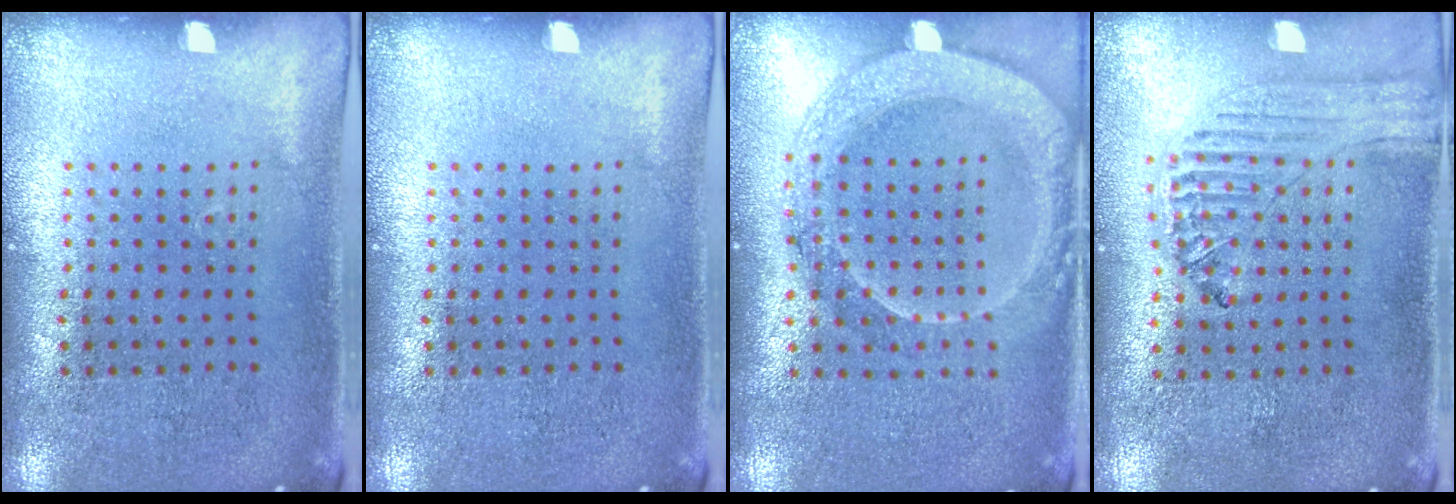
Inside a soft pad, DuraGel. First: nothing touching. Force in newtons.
{"total": 0.0}
{"total": 2.0, "press": 1.9, "slide": 0.8}
{"total": 0.5, "press": 0.5, "slide": 0.2}